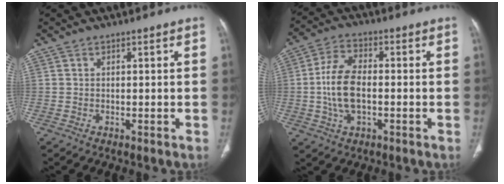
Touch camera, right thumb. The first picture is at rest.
{"total": 9.8, "force": [-1.0, 5.3, 8.2], "torque": [-0.166, 0.014, -0.023]}